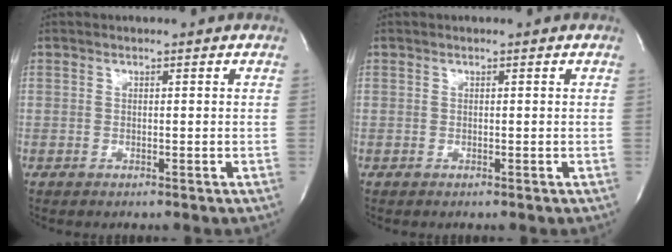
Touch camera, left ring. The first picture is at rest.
{"total": 0.0}